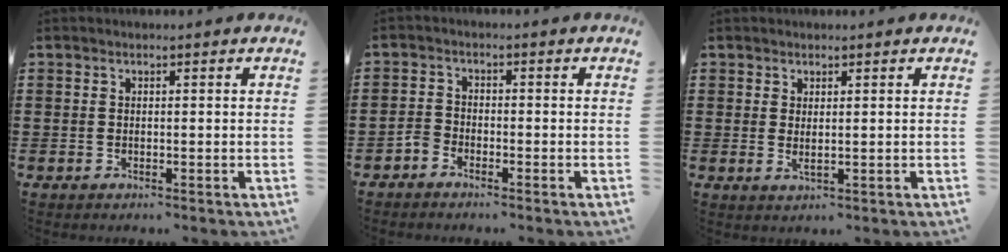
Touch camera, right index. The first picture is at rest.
{"total": 2.1, "force": [-1.8, 0.9, 0.5], "torque": [-0.021, 0.003, -0.039]}
{"total": 1.3, "force": [0.9, 0.2, 1.0], "torque": [-0.019, 0.000, 0.016]}